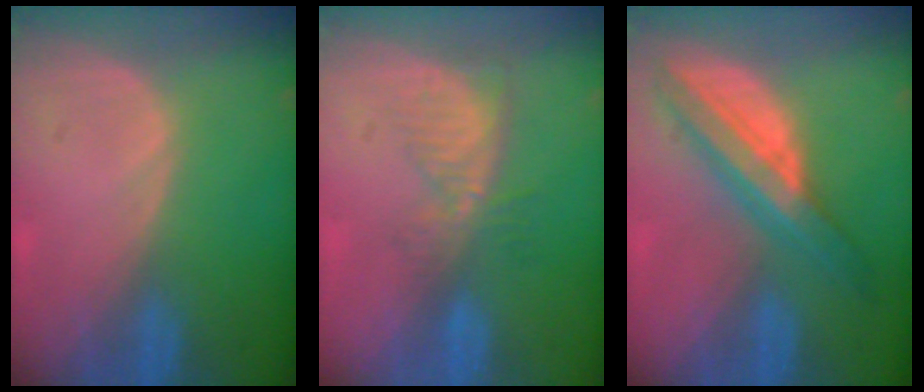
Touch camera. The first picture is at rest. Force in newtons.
{"total": 5.3, "press": 4.7, "slide": 2.5}
{"total": 7.6, "press": 7.6, "slide": 0.3}